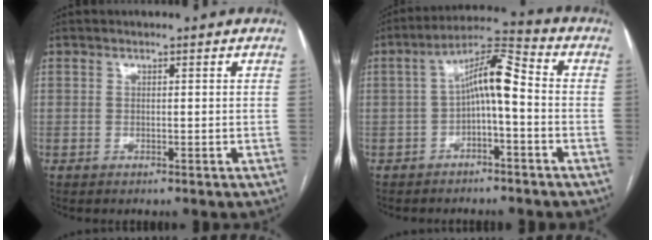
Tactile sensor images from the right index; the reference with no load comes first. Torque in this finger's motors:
{"motor_torque": [0.66, -0.09, 0.36, 0.12]}